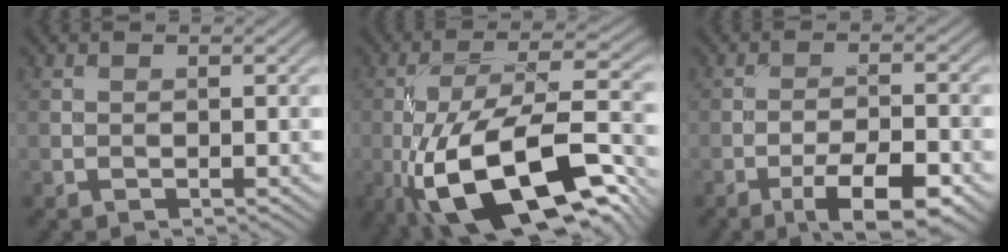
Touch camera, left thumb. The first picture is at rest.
{"total": 17.6, "force": [-7.7, 6.3, 14.5], "torque": [-0.261, -0.002, -0.138]}
{"total": 7.7, "force": [-4.5, 2.2, 5.9], "torque": [-0.095, 0.004, -0.071]}